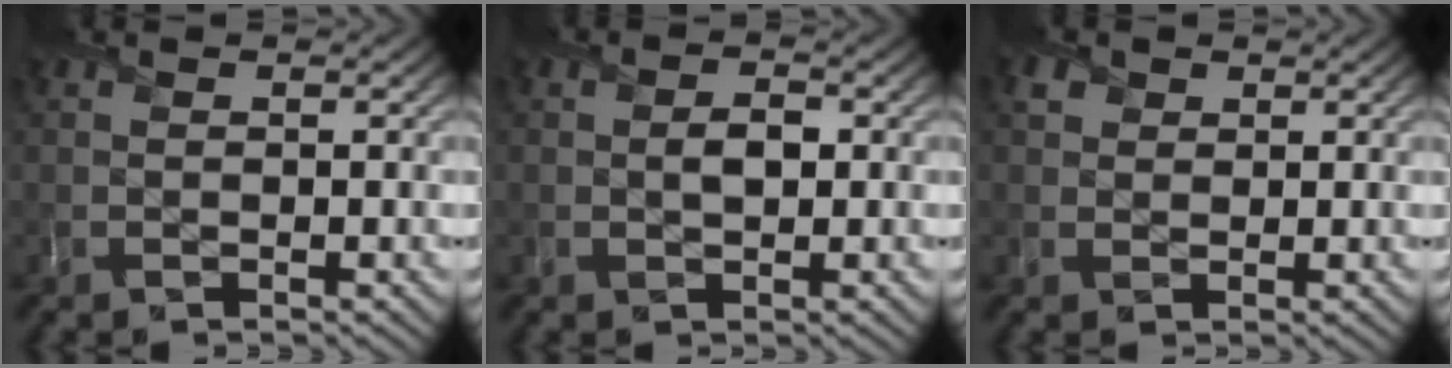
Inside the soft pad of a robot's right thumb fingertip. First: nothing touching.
{"total": 1.9, "force": [0.0, 1.2, 1.5], "torque": [-0.027, 0.000, 0.001]}
{"total": 1.6, "force": [0.8, 1.3, 0.1], "torque": [-0.005, 0.000, 0.017]}